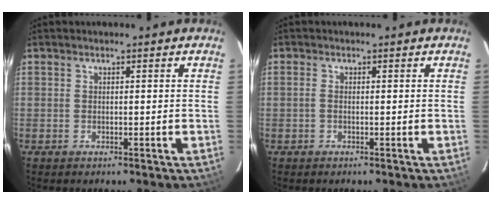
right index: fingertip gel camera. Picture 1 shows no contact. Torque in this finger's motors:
{"motor_torque": [-0.07, 0.03, -0.06, 0.00]}